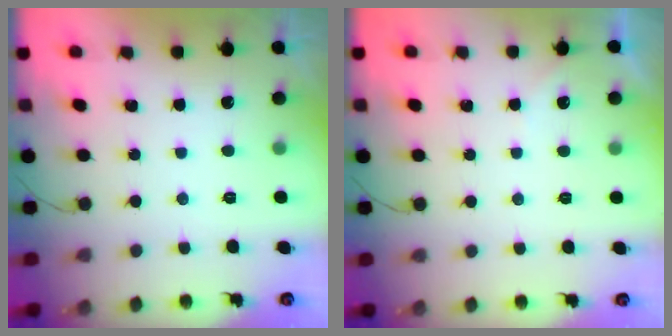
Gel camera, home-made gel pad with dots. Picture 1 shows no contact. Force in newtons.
{"total": 2.2, "press": 2.2, "slide": 0.3}